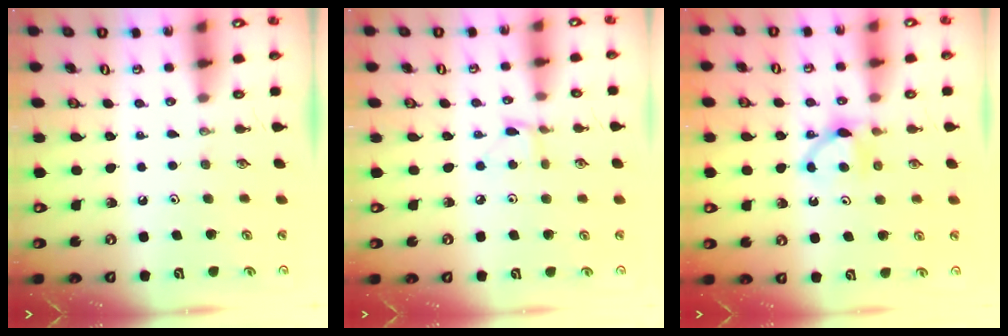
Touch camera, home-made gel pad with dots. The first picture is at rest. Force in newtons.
{"total": 2.9, "press": 2.9, "slide": 0.4}
{"total": 5.4, "press": 5.3, "slide": 0.6}